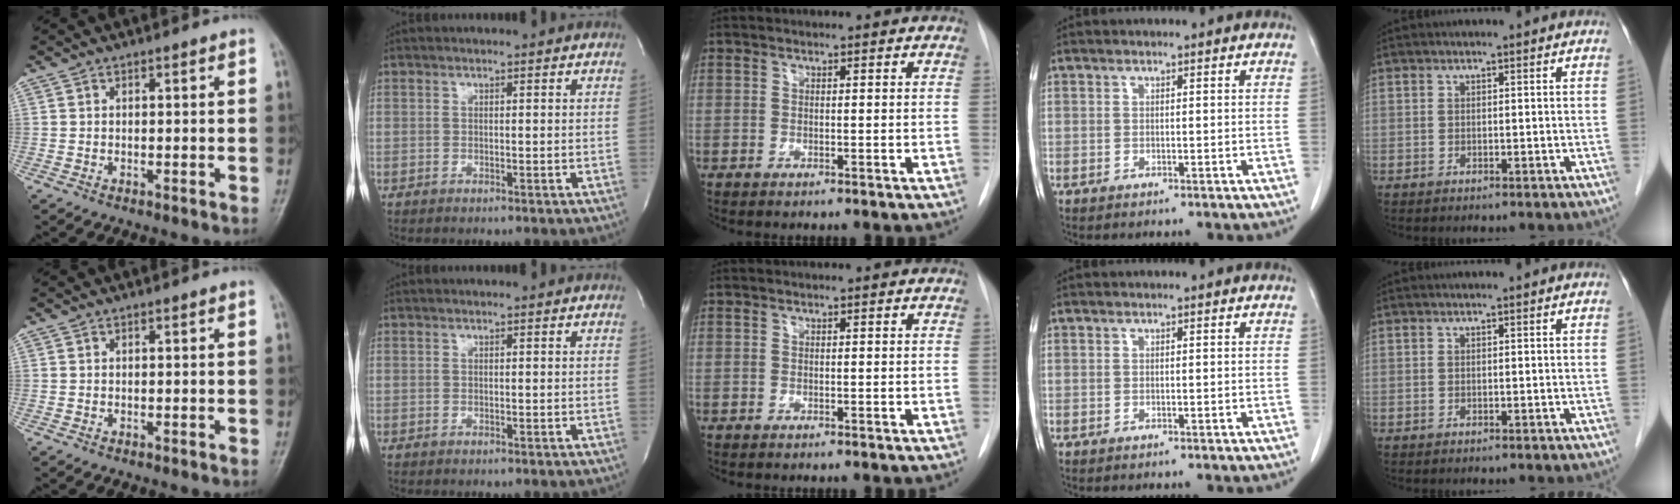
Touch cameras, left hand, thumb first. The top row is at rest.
{}